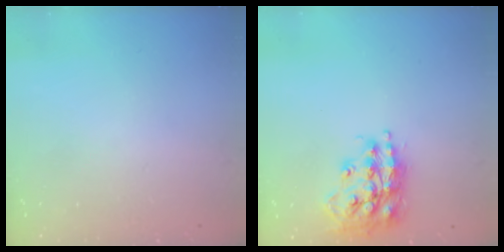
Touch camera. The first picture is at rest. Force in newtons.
{"total": 17.1, "press": 17.0, "slide": 1.5}